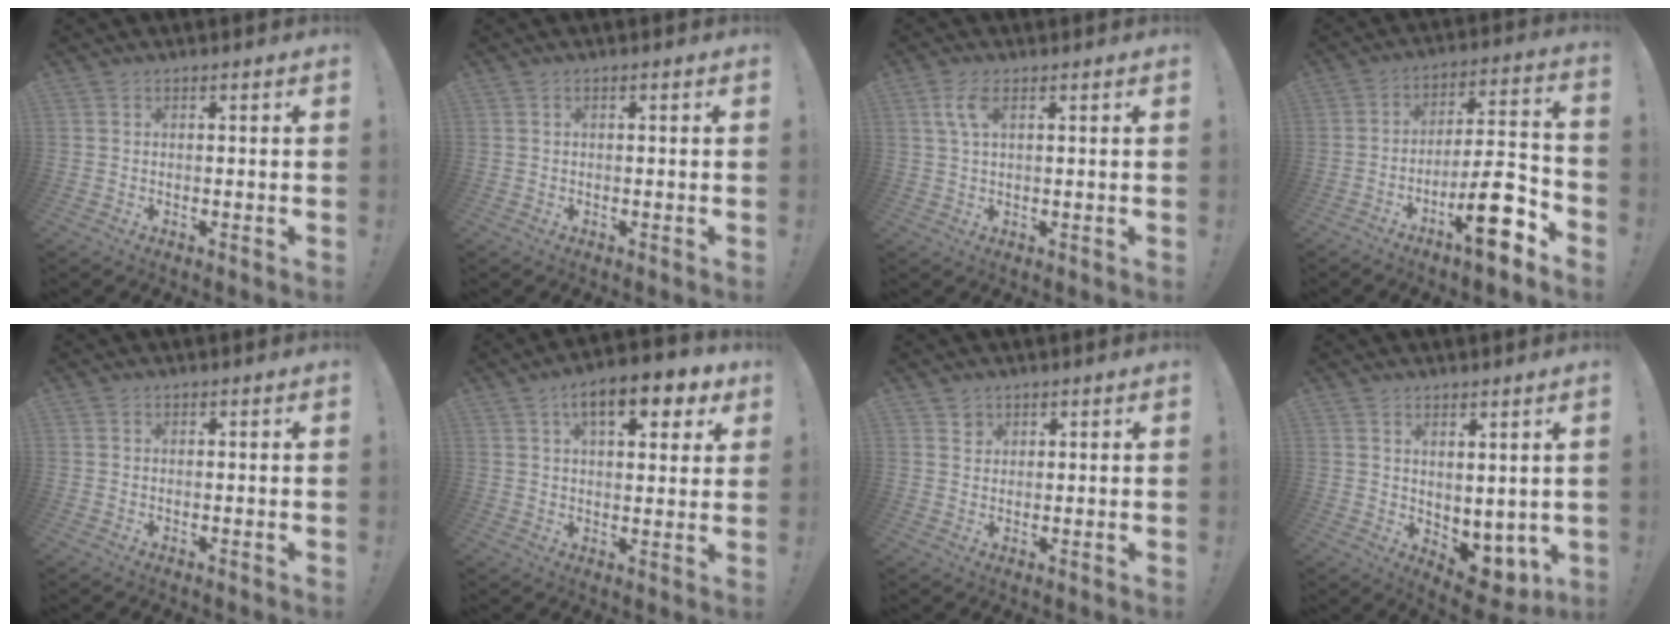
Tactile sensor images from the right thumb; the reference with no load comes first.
{"total": 0.8, "force": [-0.3, 0.0, 0.8], "torque": [-0.014, 0.000, -0.005]}
{"total": 4.7, "force": [1.7, 1.9, 3.9], "torque": [-0.071, 0.003, 0.030]}
{"total": 15.5, "force": [-8.6, 4.1, 12.3], "torque": [-0.168, 0.057, -0.132]}
{"total": 0.0}
{"total": 12.3, "force": [5.9, 5.0, 9.6], "torque": [-0.134, -0.017, 0.094]}
{"total": 2.3, "force": [1.6, 1.6, 0.1], "torque": [0.010, -0.013, 0.027]}
{"total": 4.8, "force": [1.8, 3.8, 2.4], "torque": [-0.012, -0.030, 0.042]}